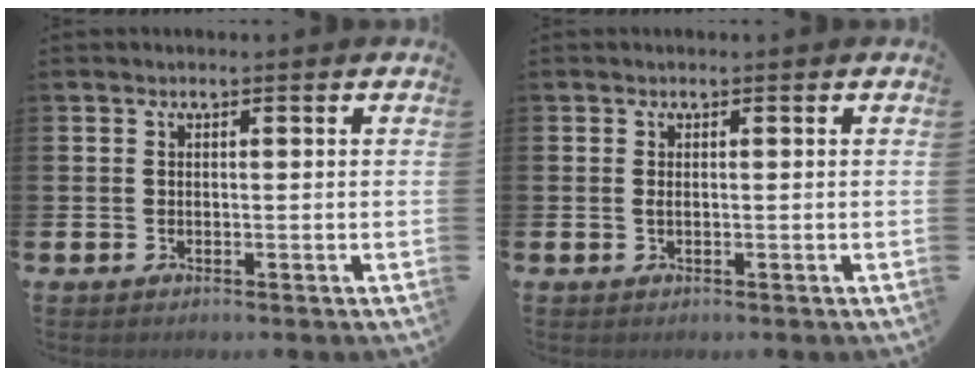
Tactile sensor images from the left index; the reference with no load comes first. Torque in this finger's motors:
{"motor_torque": [0.21, 0.01, 0.14, 0.04]}